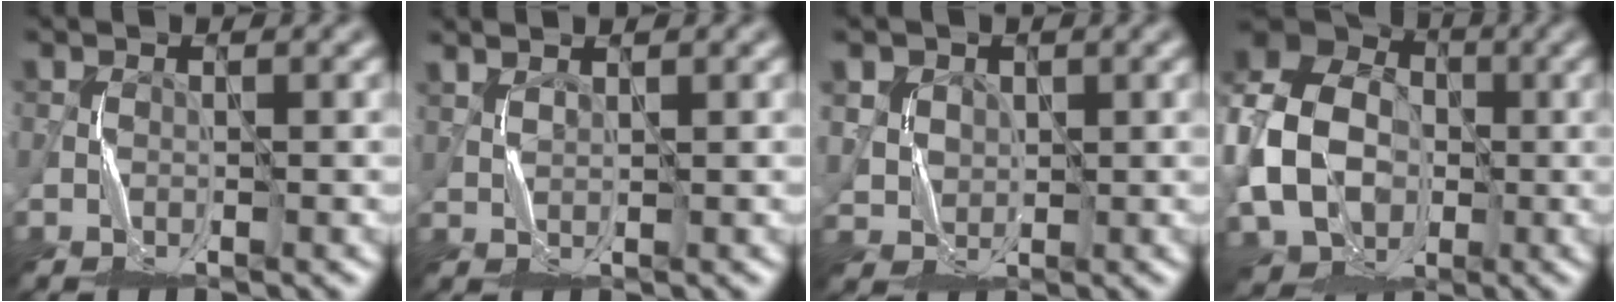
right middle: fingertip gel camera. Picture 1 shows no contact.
{"total": 2.0, "force": [1.7, 0.6, 1.0], "torque": [-0.022, 0.008, 0.020]}
{"total": 5.4, "force": [2.6, 4.2, 2.3], "torque": [-0.077, 0.010, 0.055]}
{"total": 13.1, "force": [-2.0, 10.2, 8.0], "torque": [-0.174, -0.012, -0.046]}